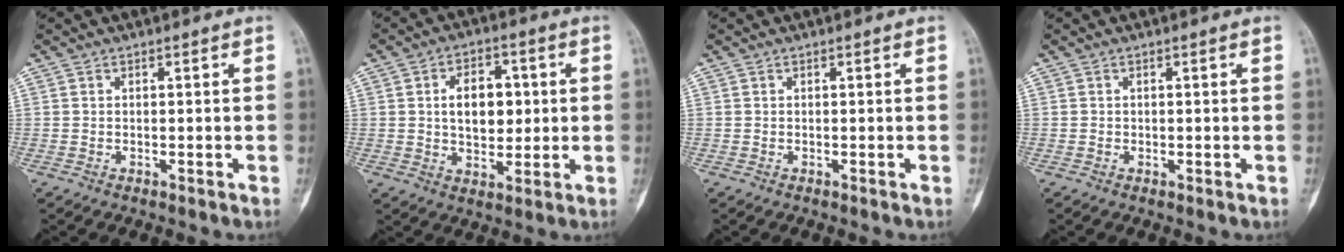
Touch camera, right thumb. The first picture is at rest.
{"total": 9.7, "force": [1.2, 6.3, 7.3], "torque": [-0.081, -0.002, 0.022]}
{"total": 0.0}
{"total": 0.0}